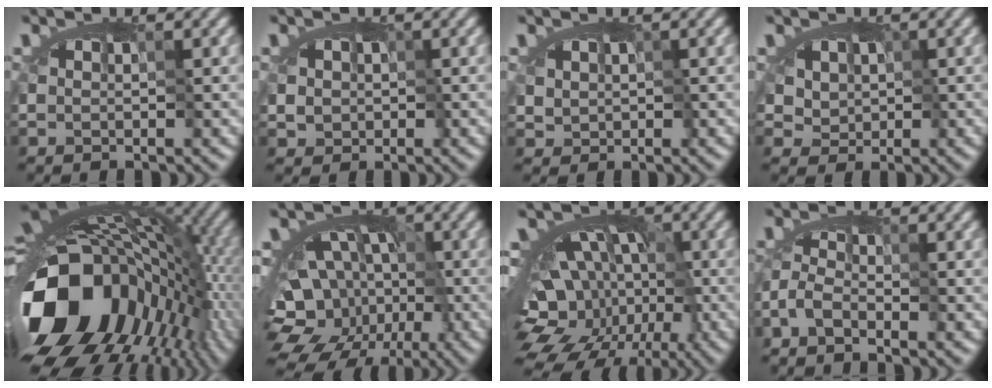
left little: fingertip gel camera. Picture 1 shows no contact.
{"total": 1.3, "force": [-0.4, 1.3, 0.1], "torque": [-0.016, -0.011, 0.019]}
{"total": 1.0, "force": [-0.2, 1.0, 0.3], "torque": [-0.017, -0.007, 0.009]}
{"total": 2.1, "force": [0.2, 2.0, 0.8], "torque": [-0.022, 0.001, 0.015]}
{"total": 16.8, "force": [-7.2, 11.4, 10.0], "torque": [-0.203, -0.030, -0.120]}
{"total": 12.6, "force": [-5.2, 9.3, 6.8], "torque": [-0.089, -0.008, -0.074]}
{"total": 14.9, "force": [-5.8, 10.7, 8.6], "torque": [-0.117, -0.014, -0.091]}
{"total": 2.8, "force": [-2.8, -0.1, 0.3], "torque": [-0.007, 0.000, -0.059]}